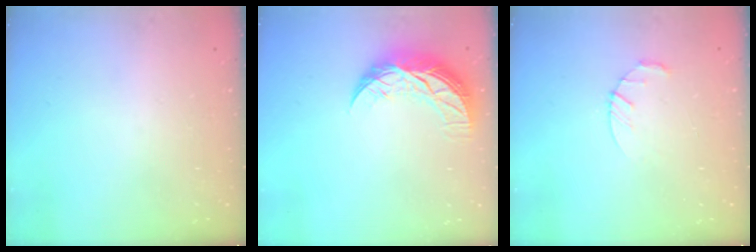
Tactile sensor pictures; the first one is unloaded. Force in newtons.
{"total": 10.1, "press": 10.0, "slide": 0.9}
{"total": 3.5, "press": 3.4, "slide": 0.5}